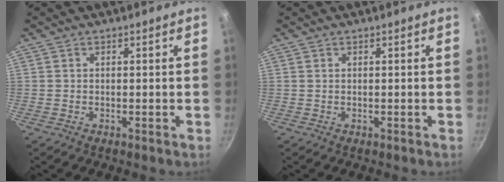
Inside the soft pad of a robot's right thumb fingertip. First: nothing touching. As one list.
[{"total": 0.0}]